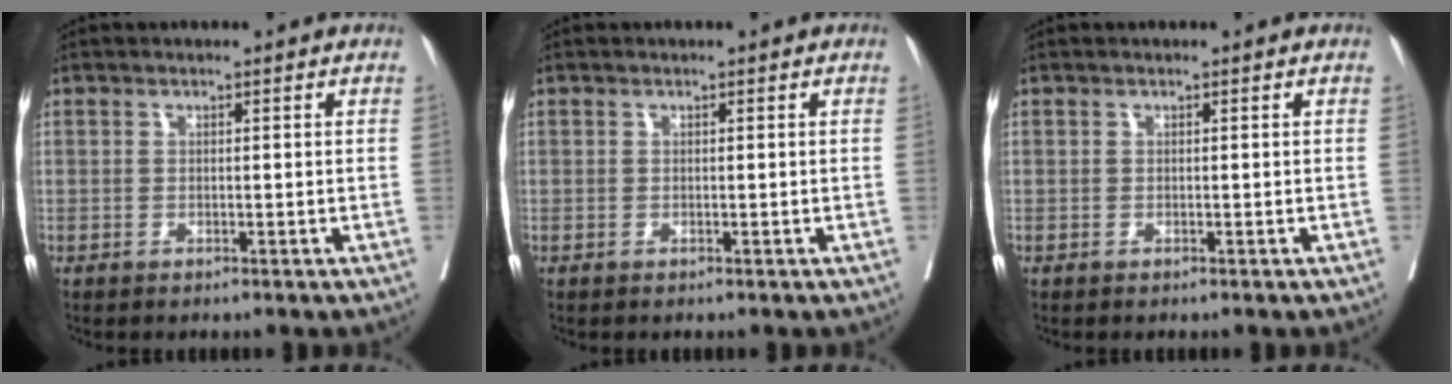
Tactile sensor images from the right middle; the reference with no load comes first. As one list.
[{"total": 0.0}, {"total": 0.0}]